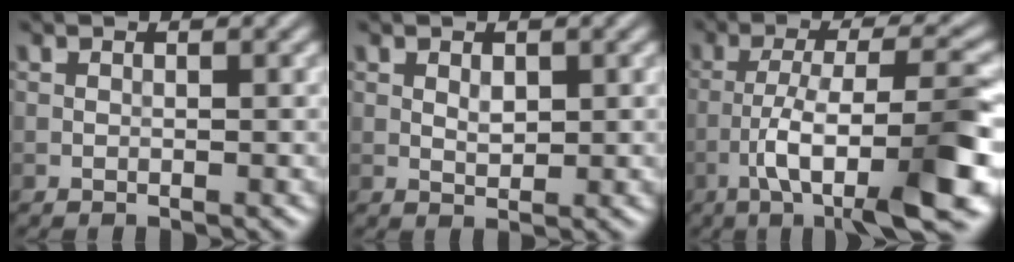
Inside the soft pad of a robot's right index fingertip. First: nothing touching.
{"total": 1.2, "force": [0.5, 0.7, 0.7], "torque": [-0.016, -0.003, 0.011]}
{"total": 10.4, "force": [-4.4, 2.6, 9.0], "torque": [-0.147, 0.014, -0.071]}